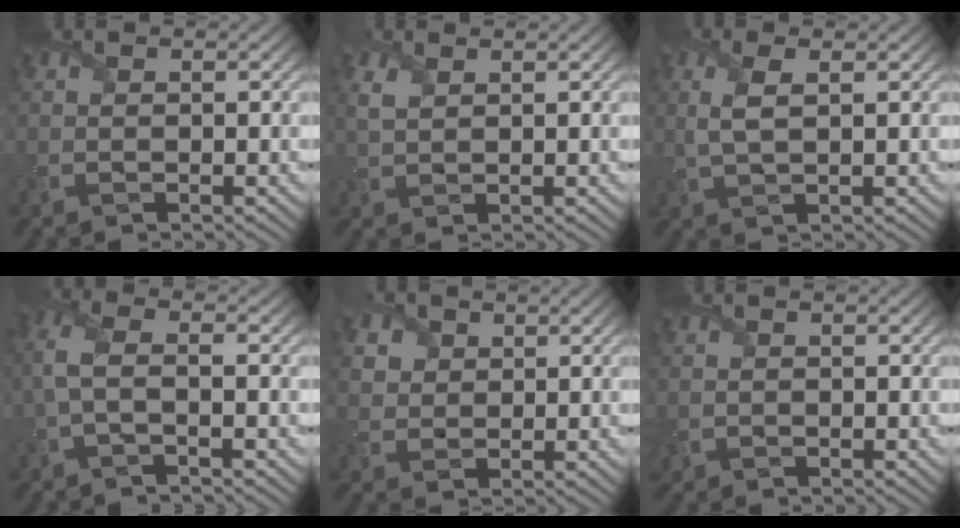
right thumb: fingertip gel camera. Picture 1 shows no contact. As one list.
[{"total": 2.2, "force": [1.1, 1.1, 1.6], "torque": [-0.045, 0.004, 0.025]}, {"total": 3.3, "force": [0.7, 1.0, 3.1], "torque": [-0.080, 0.004, 0.016]}, {"total": 4.1, "force": [-0.6, 1.5, 3.8], "torque": [-0.102, 0.012, -0.018]}, {"total": 3.9, "force": [1.9, 3.1, 1.4], "torque": [-0.063, -0.002, 0.039]}, {"total": 0.7, "force": [0.1, 0.7, 0.2], "torque": [-0.012, -0.002, 0.002]}]